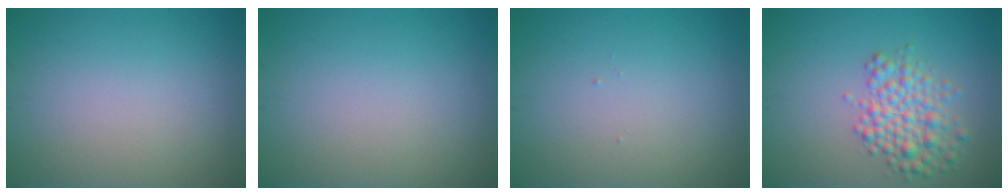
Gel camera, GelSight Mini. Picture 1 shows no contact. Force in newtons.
{"total": 0.0}
{"total": 0.0}
{"total": 4.1, "press": 4.1, "slide": 0.1}